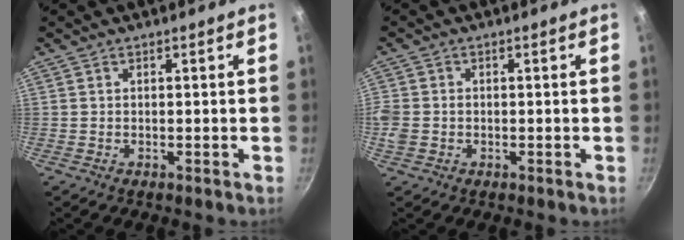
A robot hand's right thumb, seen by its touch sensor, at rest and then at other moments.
{"total": 4.0, "force": [-0.5, 3.3, 2.2], "torque": [-0.056, 0.006, -0.009]}